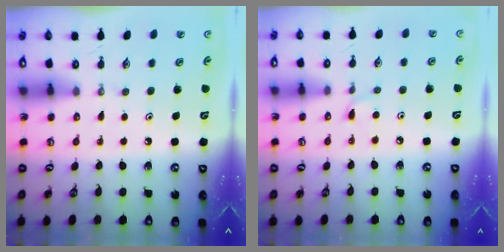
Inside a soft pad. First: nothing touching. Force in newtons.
{"total": 4.1, "press": 4.1, "slide": 0.4}